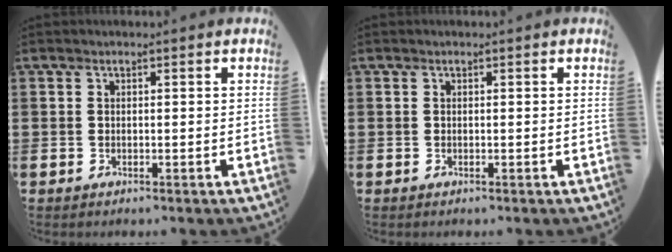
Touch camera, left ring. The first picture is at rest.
{"total": 0.0}